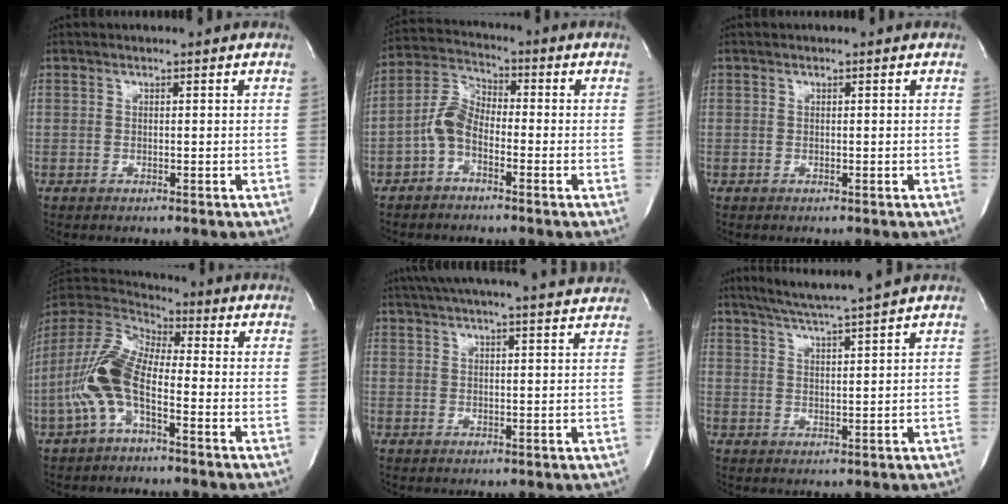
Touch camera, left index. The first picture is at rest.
{"total": 5.8, "force": [-2.5, 3.1, 4.2], "torque": [-0.103, 0.013, -0.056]}
{"total": 0.0}
{"total": 10.9, "force": [-3.7, 4.0, 9.5], "torque": [-0.229, 0.008, -0.078]}
{"total": 17.5, "force": [16.0, 0.2, 7.0], "torque": [-0.118, 0.015, 0.211]}
{"total": 7.1, "force": [6.0, -1.6, 3.3], "torque": [-0.065, -0.005, 0.103]}